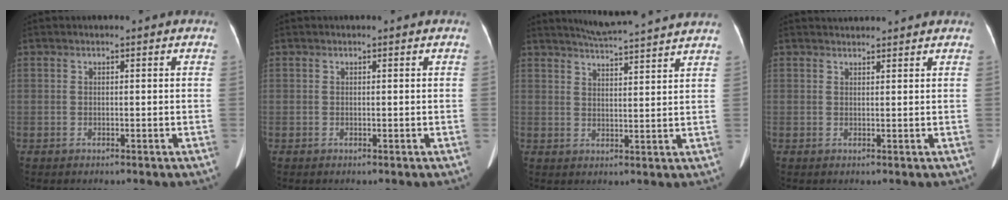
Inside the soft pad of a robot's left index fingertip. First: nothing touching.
{"total": 0.0}
{"total": 12.1, "force": [11.2, -0.5, 4.5], "torque": [-0.078, 0.013, 0.148]}
{"total": 3.0, "force": [3.0, 0.2, 0.3], "torque": [-0.009, 0.026, 0.045]}